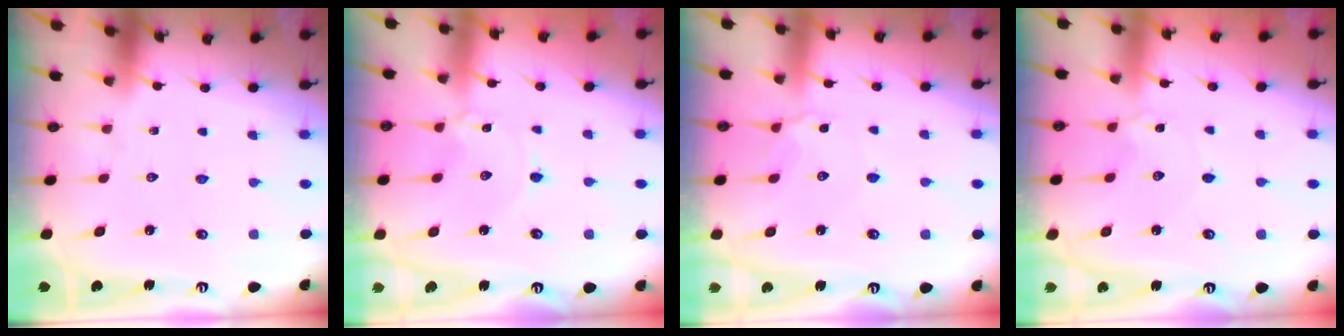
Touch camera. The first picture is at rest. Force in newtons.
{"total": 1.1, "press": 1.0, "slide": 0.1}
{"total": 5.3, "press": 5.2, "slide": 0.7}
{"total": 2.9, "press": 2.9, "slide": 0.5}